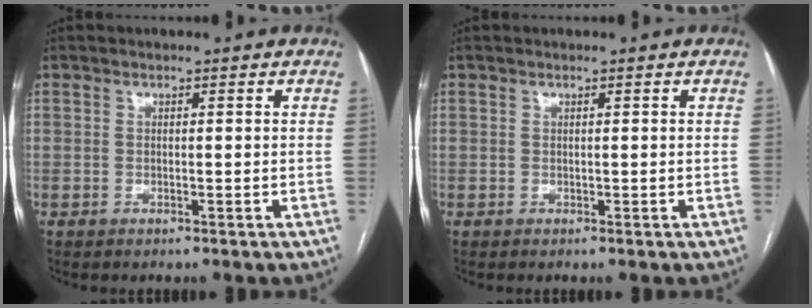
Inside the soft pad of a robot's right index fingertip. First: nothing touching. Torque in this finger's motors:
{"motor_torque": [0.32, 0.02, -0.04, -0.01]}